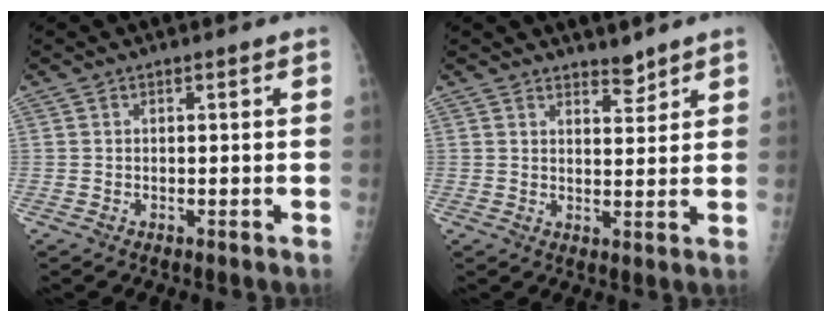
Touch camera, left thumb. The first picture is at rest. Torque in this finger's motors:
{"motor_torque": [-0.05, 0.30, -0.18, -0.20, 0.02]}